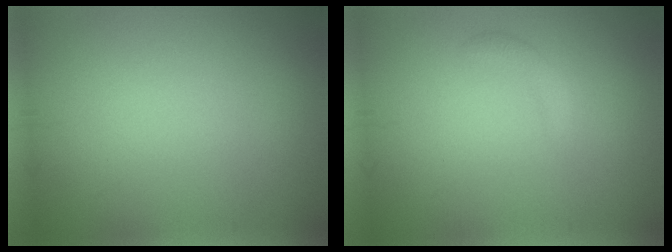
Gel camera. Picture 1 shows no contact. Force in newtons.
{"total": 1.1, "press": 1.1, "slide": 0.1}